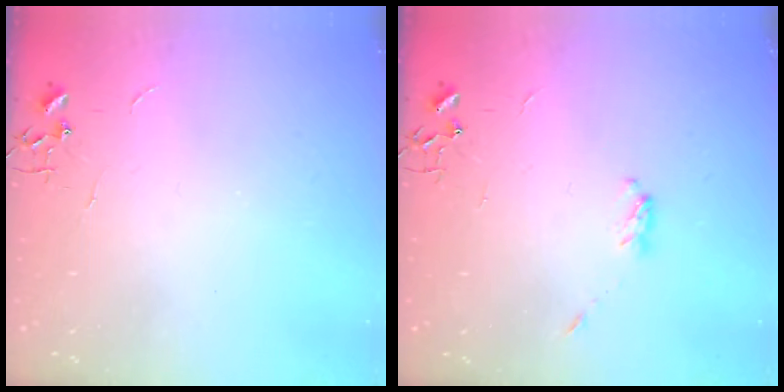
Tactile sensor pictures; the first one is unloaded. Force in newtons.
{"total": 3.2, "press": 3.1, "slide": 0.5}